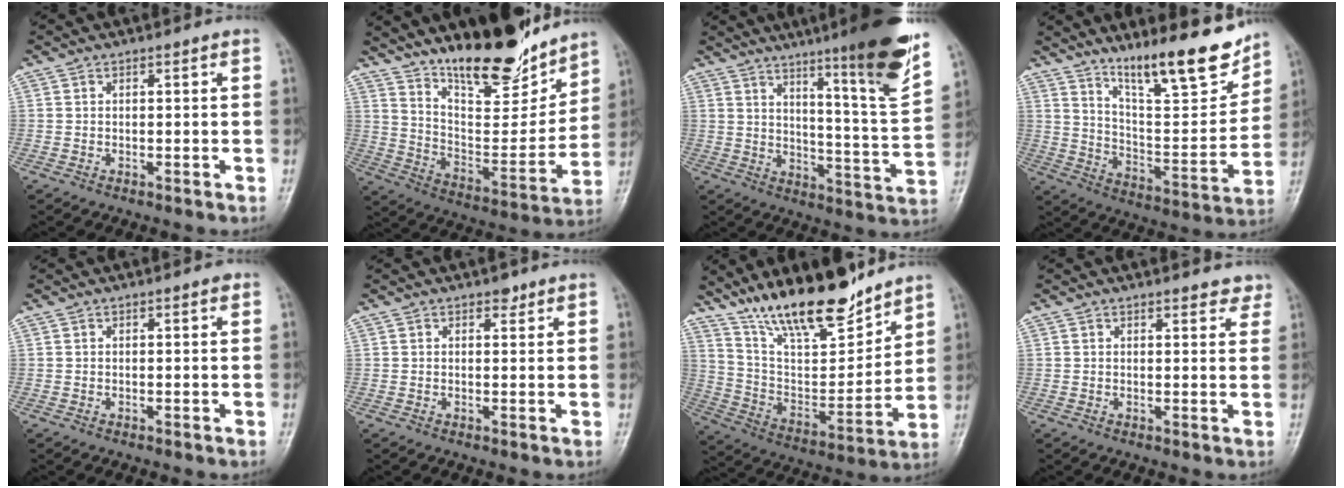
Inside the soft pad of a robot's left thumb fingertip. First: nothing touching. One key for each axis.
{"total": 19.1, "fx": 15.3, "fy": 5.6, "fz": 9.9, "tx": -0.112, "ty": -0.109, "tz": 0.260}
{"total": 18.8, "fx": 11.9, "fy": 1.2, "fz": 14.4, "tx": -0.183, "ty": -0.071, "tz": 0.173}
{"total": 18.1, "fx": 13.4, "fy": 4.3, "fz": 11.4, "tx": -0.139, "ty": -0.083, "tz": 0.223}
{"total": 0.6, "fx": 0.3, "fy": 0.2, "fz": 0.4, "tx": -0.005, "ty": 0.000, "tz": 0.000}
{"total": 1.4, "fx": 1.0, "fy": 0.8, "fz": 0.6, "tx": 0.001, "ty": -0.005, "tz": 0.012}
{"total": 19.5, "fx": 15.4, "fy": 5.8, "fz": 10.4, "tx": -0.138, "ty": -0.087, "tz": 0.276}
{"total": 3.8, "fx": 3.3, "fy": 1.5, "fz": 1.0, "tx": 0.016, "ty": -0.014, "tz": 0.029}